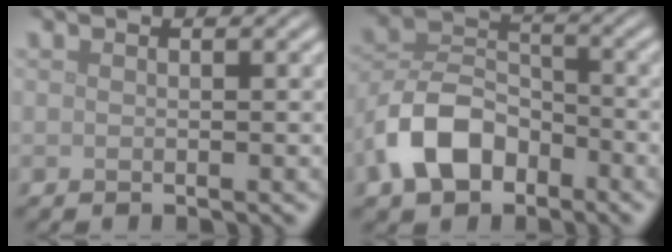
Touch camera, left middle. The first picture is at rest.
{"total": 6.9, "force": [-3.4, 4.7, 3.9], "torque": [-0.075, 0.003, -0.075]}